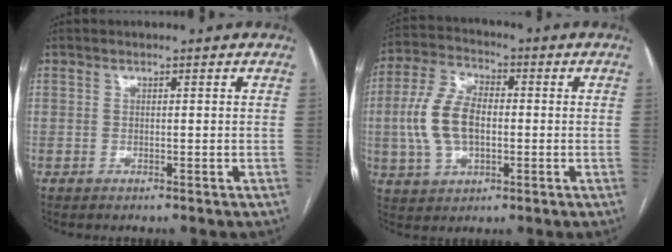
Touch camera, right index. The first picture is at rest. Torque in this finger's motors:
{"motor_torque": [1.40, 0.44, 0.49, 0.11]}